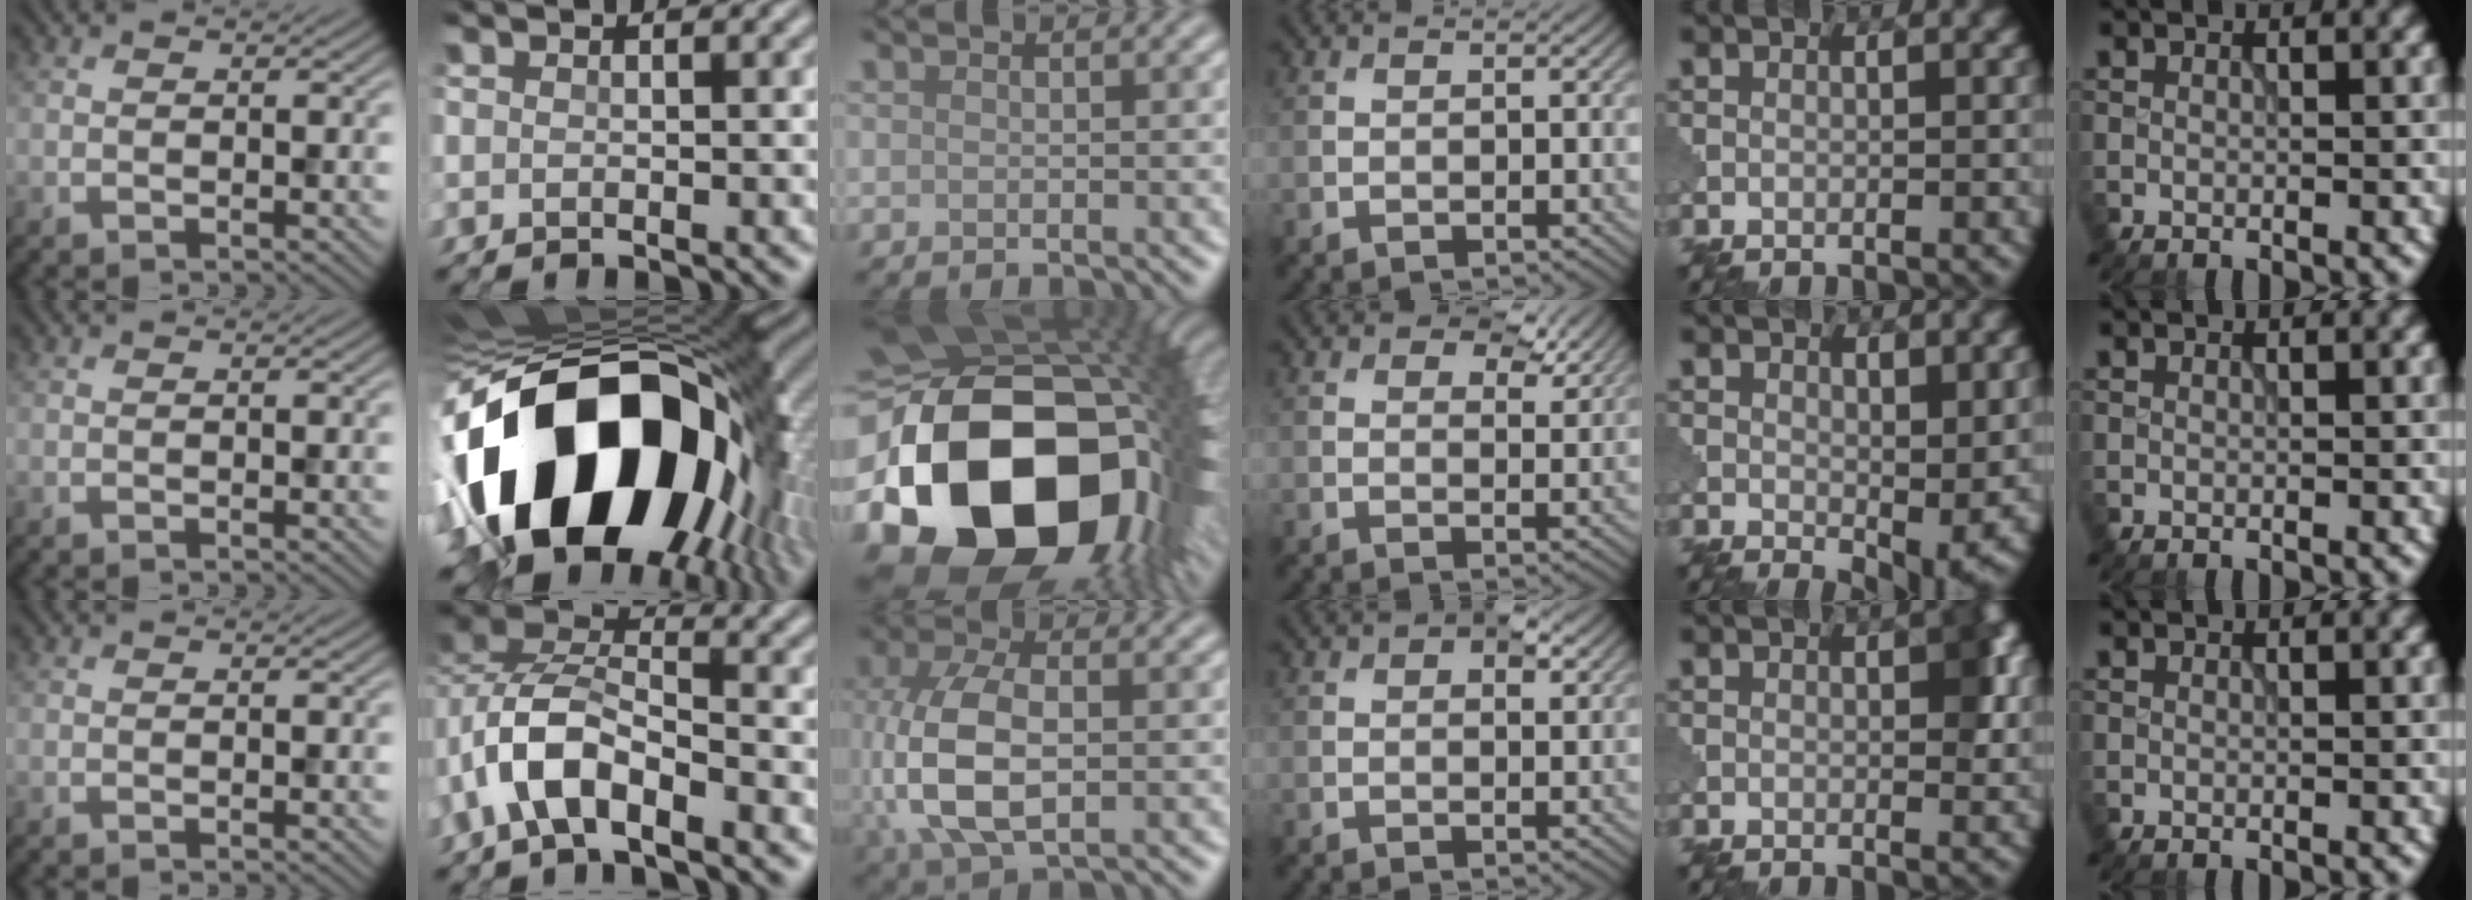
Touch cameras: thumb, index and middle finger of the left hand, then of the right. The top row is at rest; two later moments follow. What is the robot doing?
{"motion": "disassemble", "object": "puzzle pieces"}